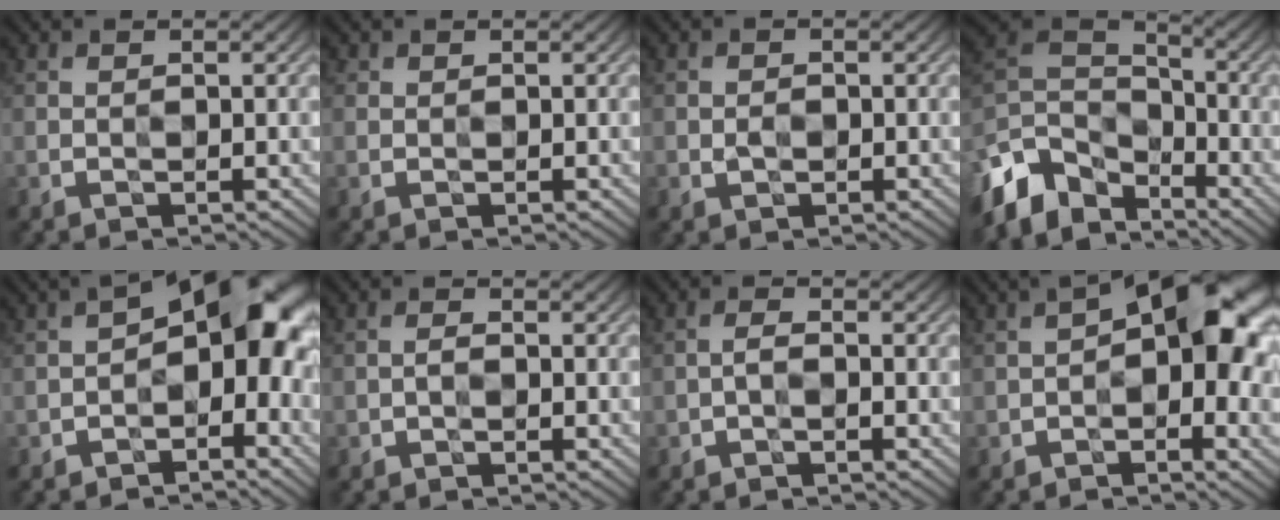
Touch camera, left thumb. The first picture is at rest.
{"total": 0.8, "force": [0.5, 0.6, 0.0], "torque": [-0.001, 0.000, 0.001]}
{"total": 0.6, "force": [-0.2, 0.4, 0.4], "torque": [-0.012, 0.001, -0.006]}
{"total": 9.9, "force": [-7.0, 5.7, 4.1], "torque": [-0.117, 0.009, -0.153]}
{"total": 10.2, "force": [-1.7, 5.4, 8.5], "torque": [-0.096, 0.018, -0.043]}
{"total": 0.6, "force": [-0.4, 0.0, 0.4], "torque": [-0.010, 0.007, -0.011]}
{"total": 0.9, "force": [-0.6, 0.0, 0.6], "torque": [-0.016, 0.008, -0.016]}
{"total": 11.2, "force": [0.2, 5.7, 9.7], "torque": [-0.118, 0.026, -0.012]}